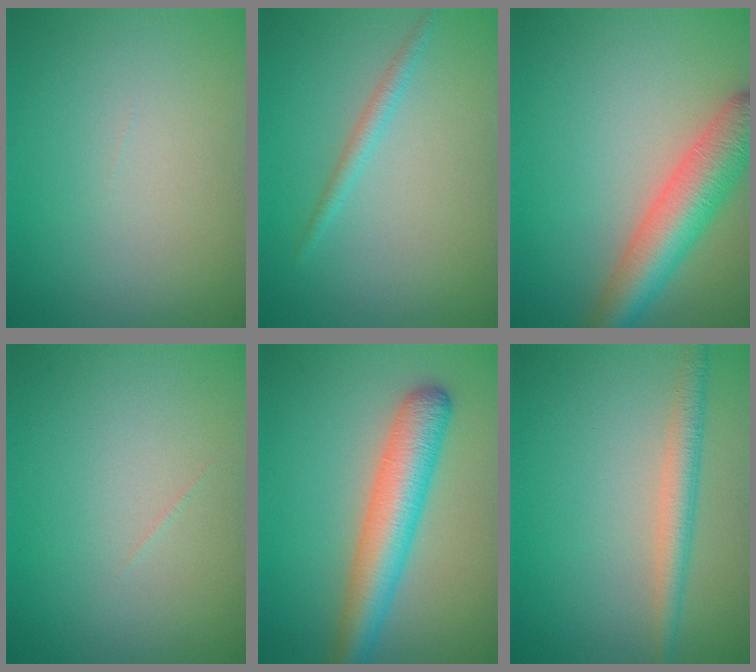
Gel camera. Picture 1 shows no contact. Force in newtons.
{"total": 1.4, "press": 1.4, "slide": 0.1}
{"total": 6.8, "press": 6.8, "slide": 0.4}
{"total": 0.0}
{"total": 6.2, "press": 6.2, "slide": 0.1}
{"total": 2.7, "press": 2.7, "slide": 0.1}